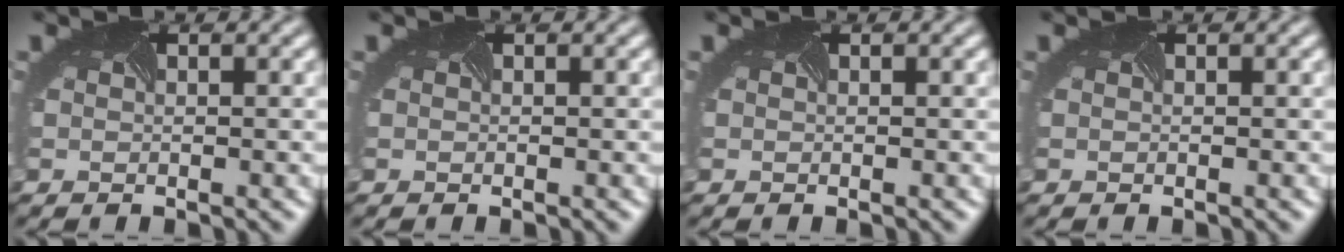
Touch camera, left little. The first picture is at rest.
{"total": 0.0}
{"total": 0.0}
{"total": 0.0}